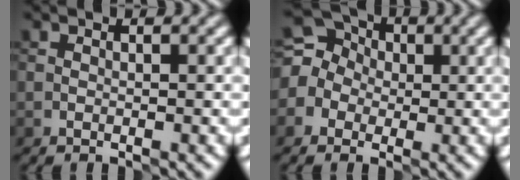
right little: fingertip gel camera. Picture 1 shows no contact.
{"total": 7.1, "force": [1.2, 6.5, 2.6], "torque": [-0.050, 0.048, -0.029]}